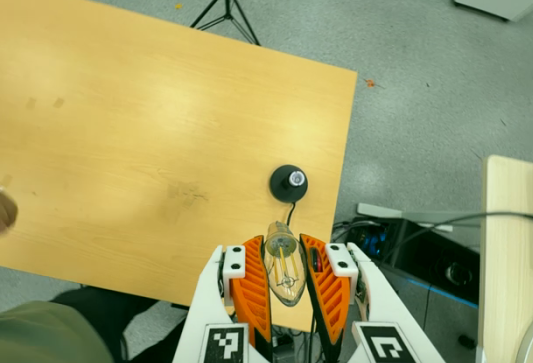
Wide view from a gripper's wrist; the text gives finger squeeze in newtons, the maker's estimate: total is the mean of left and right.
{"total": 21.5, "left": 24.1, "right": 18.9}